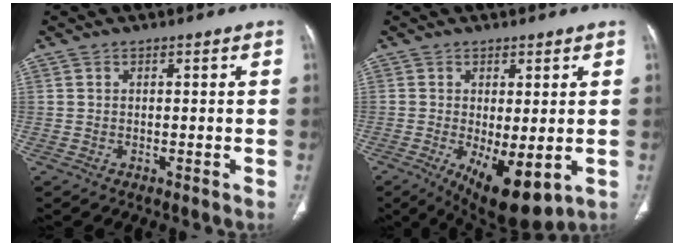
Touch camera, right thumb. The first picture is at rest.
{"total": 10.5, "force": [-2.5, 4.2, 9.3], "torque": [-0.142, -0.024, -0.023]}